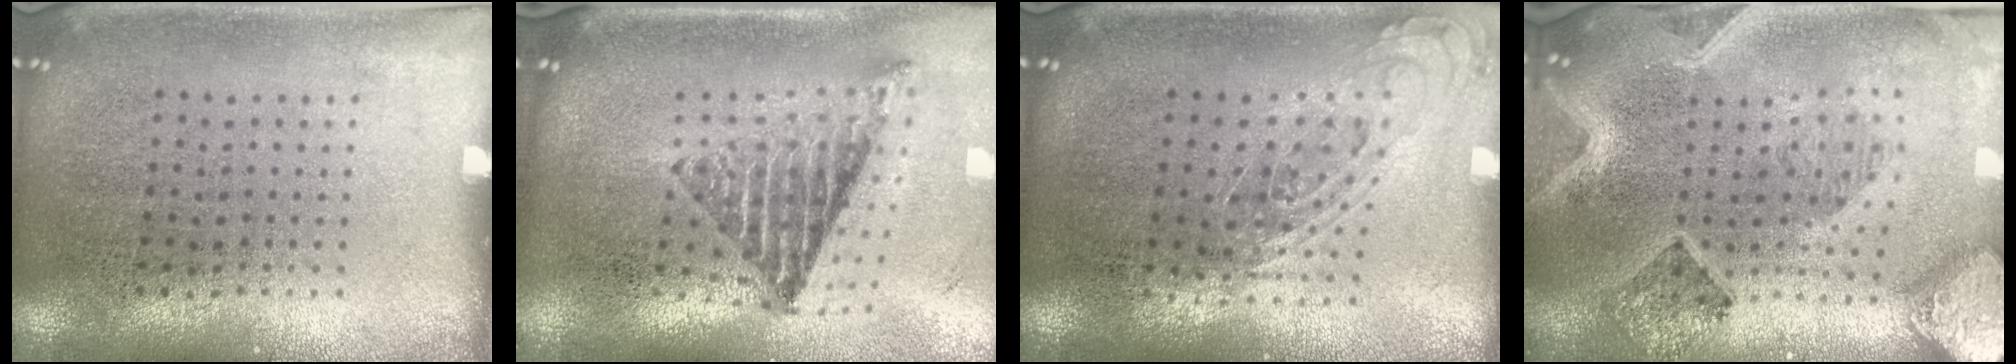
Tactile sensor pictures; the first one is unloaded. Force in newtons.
{"total": 1.5, "press": 1.3, "slide": 0.9}
{"total": 0.8, "press": 0.7, "slide": 0.3}
{"total": 3.2, "press": 2.7, "slide": 1.6}